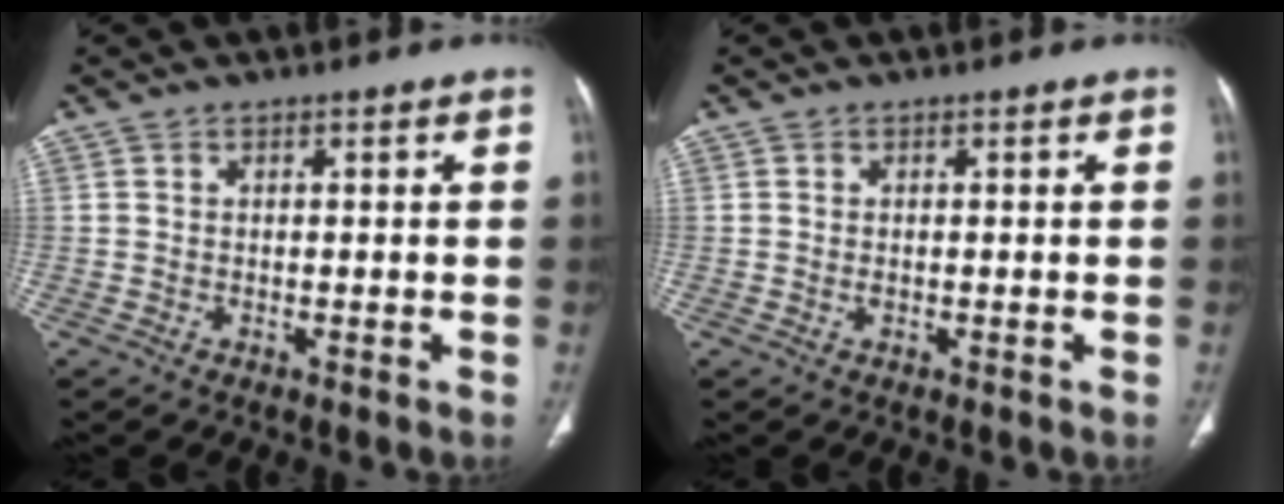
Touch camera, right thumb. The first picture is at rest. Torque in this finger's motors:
{"motor_torque": [-0.32, 0.06, -0.06, 0.39, -0.04]}